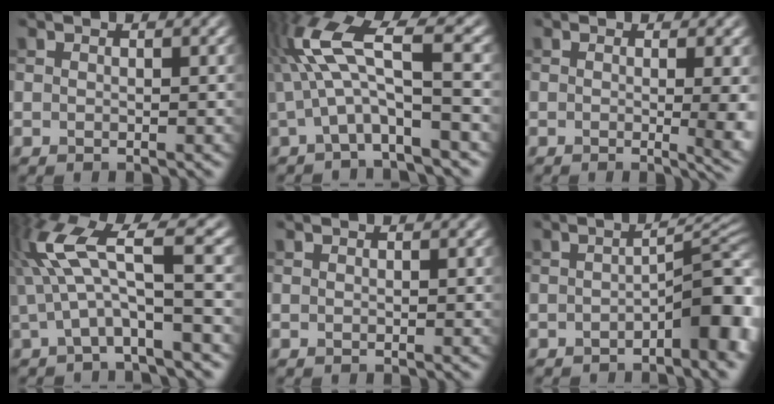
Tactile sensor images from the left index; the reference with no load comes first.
{"total": 7.1, "force": [0.0, 1.5, 7.0], "torque": [-0.146, 0.018, -0.009]}
{"total": 6.1, "force": [-0.3, 2.6, 5.5], "torque": [-0.035, -0.002, -0.006]}
{"total": 7.1, "force": [0.9, 1.3, 6.9], "torque": [-0.147, 0.013, 0.012]}
{"total": 0.0}
{"total": 6.5, "force": [-2.0, 1.9, 5.9], "torque": [-0.076, 0.008, -0.032]}